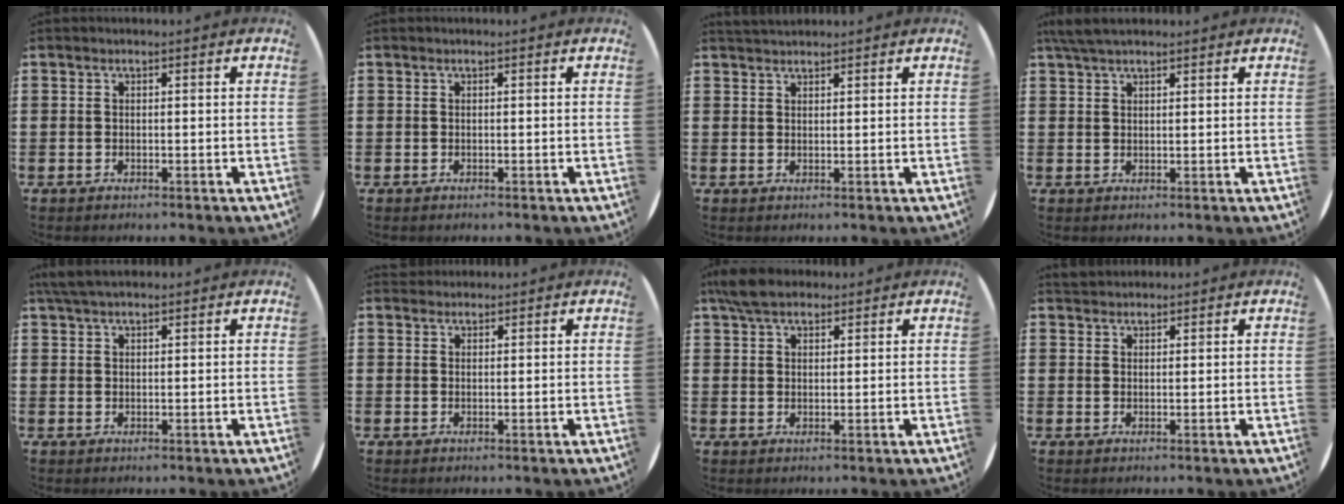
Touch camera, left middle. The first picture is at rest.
{"total": 0.0}
{"total": 1.5, "force": [1.4, 0.3, 0.1], "torque": [-0.004, 0.004, 0.028]}
{"total": 3.4, "force": [2.8, 0.9, 1.7], "torque": [-0.039, 0.007, 0.052]}
{"total": 2.8, "force": [2.3, 0.7, 1.3], "torque": [-0.031, 0.007, 0.044]}
{"total": 1.1, "force": [1.0, 0.3, -0.2], "torque": [0.003, 0.003, 0.020]}
{"total": 4.8, "force": [4.0, 1.9, 1.8], "torque": [-0.037, -0.001, 0.074]}
{"total": 1.4, "force": [1.3, 0.4, 0.0], "torque": [0.000, 0.004, 0.026]}